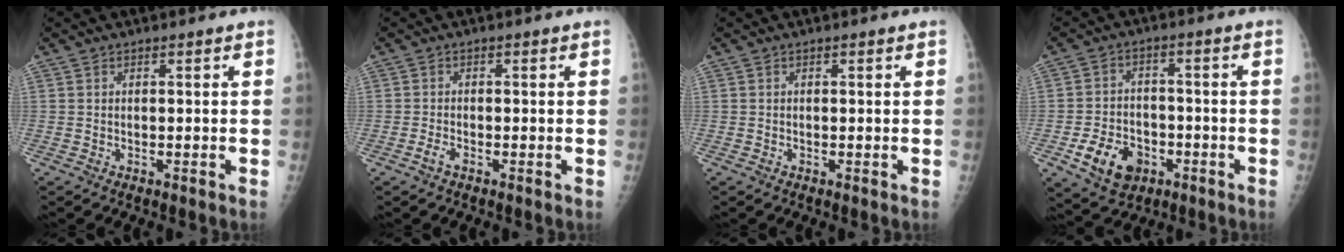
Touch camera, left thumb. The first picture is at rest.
{"total": 1.5, "force": [-0.9, 0.6, 1.1], "torque": [-0.025, 0.004, -0.019]}
{"total": 0.0}
{"total": 9.9, "force": [-4.1, 7.2, 5.3], "torque": [-0.070, 0.021, -0.063]}